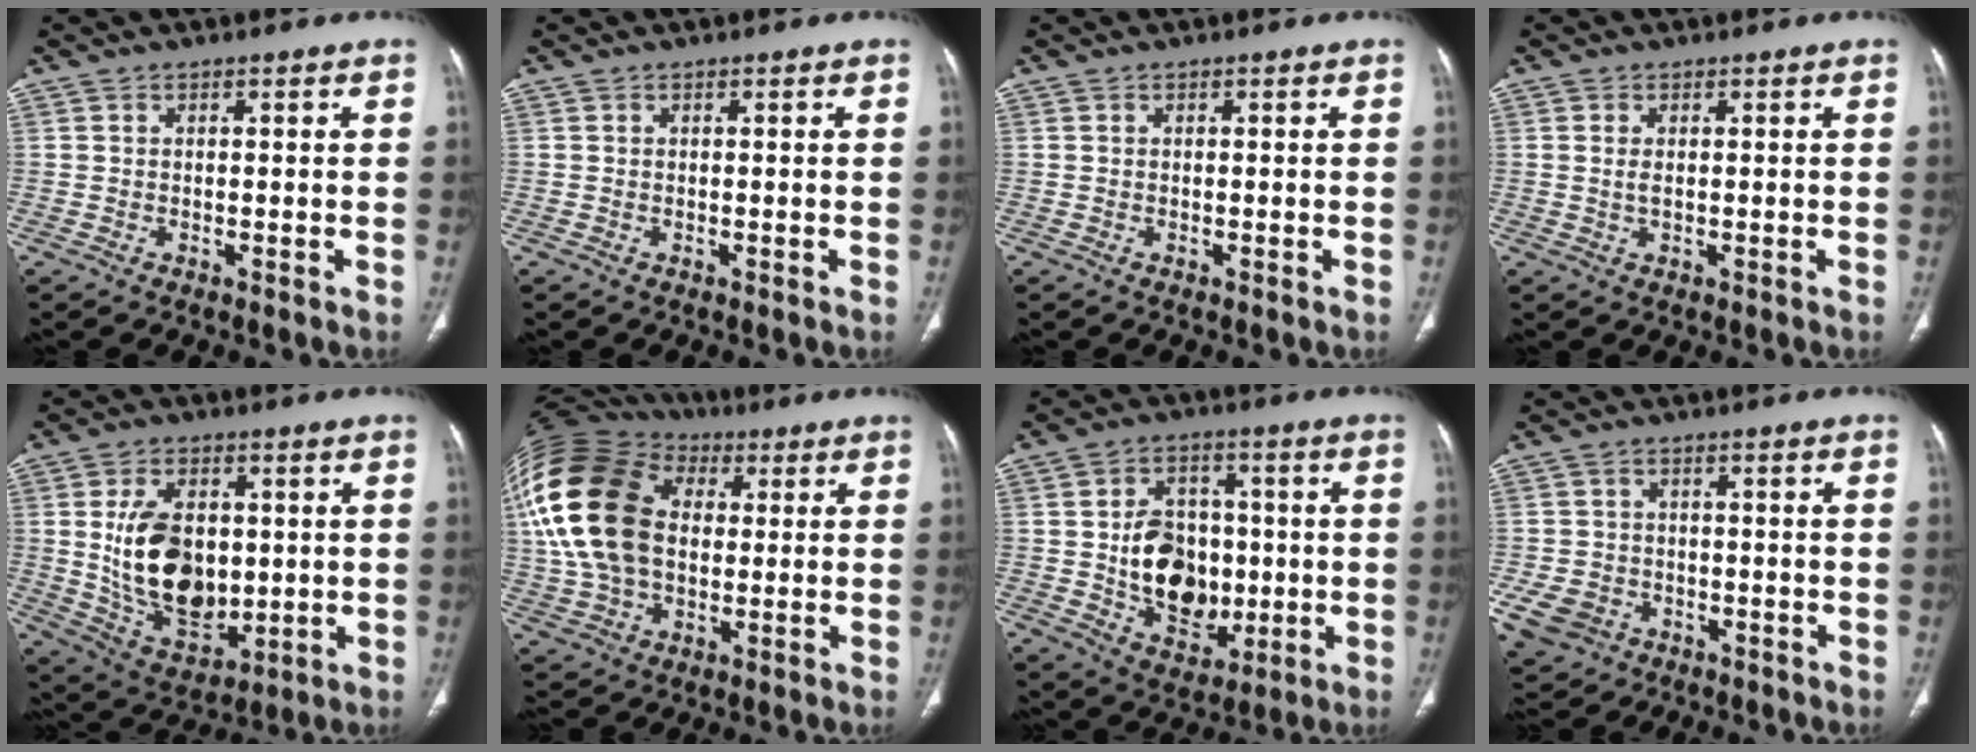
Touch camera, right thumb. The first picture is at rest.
{"total": 0.0}
{"total": 0.0}
{"total": 1.5, "force": [0.3, 0.7, 1.3], "torque": [-0.027, -0.002, 0.010]}
{"total": 16.5, "force": [0.9, 10.6, 12.6], "torque": [-0.181, -0.015, 0.037]}
{"total": 24.3, "force": [3.1, 16.5, 17.6], "torque": [-0.374, 0.018, 0.056]}
{"total": 14.5, "force": [-0.9, 10.7, 9.6], "torque": [-0.104, 0.009, 0.000]}
{"total": 12.0, "force": [-5.4, 9.4, 5.1], "torque": [-0.114, 0.022, -0.079]}